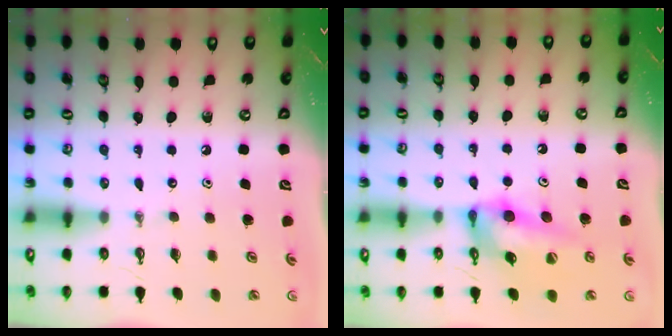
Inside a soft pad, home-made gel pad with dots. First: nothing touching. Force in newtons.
{"total": 11.4, "press": 10.7, "slide": 3.9}